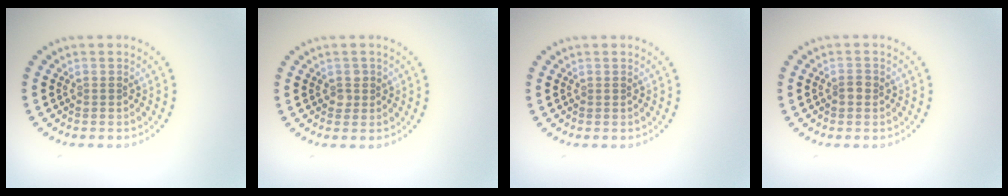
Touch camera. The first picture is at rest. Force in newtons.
{"total": 1.0, "press": 1.0, "slide": 0.2}
{"total": 0.0}
{"total": 1.0, "press": 1.0, "slide": 0.1}